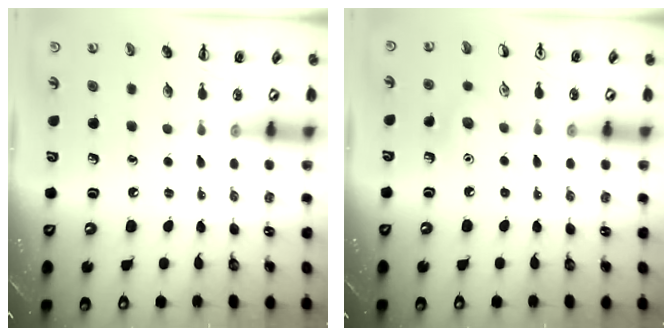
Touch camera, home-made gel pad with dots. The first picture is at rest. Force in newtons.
{"total": 6.5, "press": 6.2, "slide": 1.8}